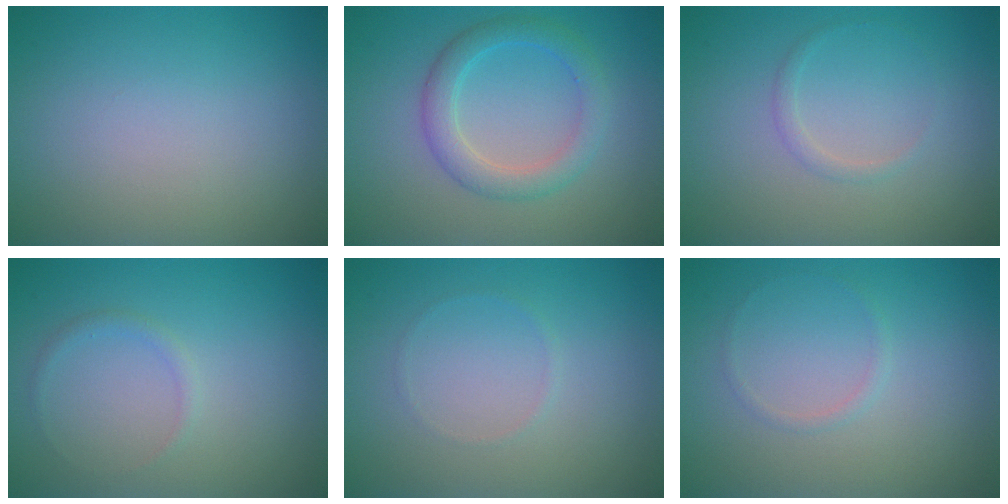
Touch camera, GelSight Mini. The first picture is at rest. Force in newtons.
{"total": 3.2, "press": 3.2, "slide": 0.2}
{"total": 1.0, "press": 1.0, "slide": 0.1}
{"total": 0.9, "press": 0.8, "slide": 0.1}
{"total": 0.5, "press": 0.5, "slide": 0.1}
{"total": 0.7, "press": 0.7, "slide": 0.1}